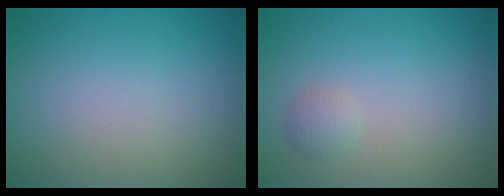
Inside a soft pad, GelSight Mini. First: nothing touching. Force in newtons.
{"total": 1.1, "press": 1.1, "slide": 0.0}